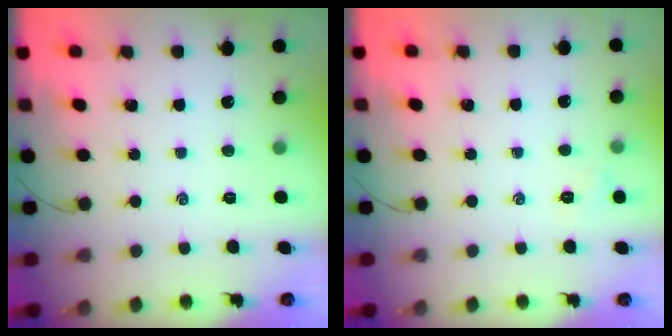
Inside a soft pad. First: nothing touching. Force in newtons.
{"total": 3.8, "press": 3.7, "slide": 1.1}